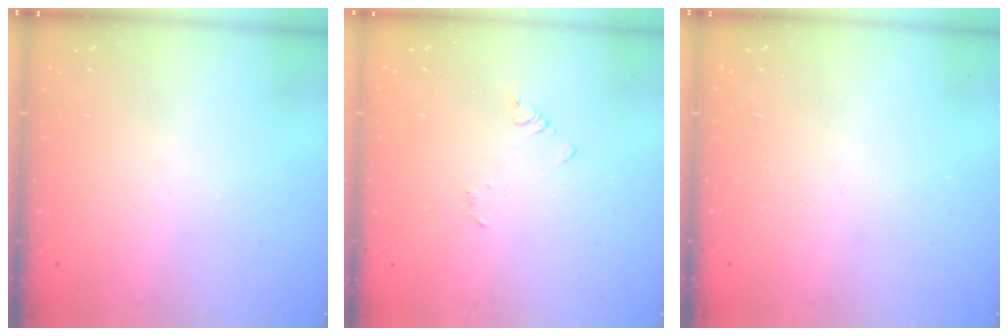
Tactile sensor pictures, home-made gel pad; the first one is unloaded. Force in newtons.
{"total": 2.9, "press": 2.9, "slide": 0.3}
{"total": 0.0}